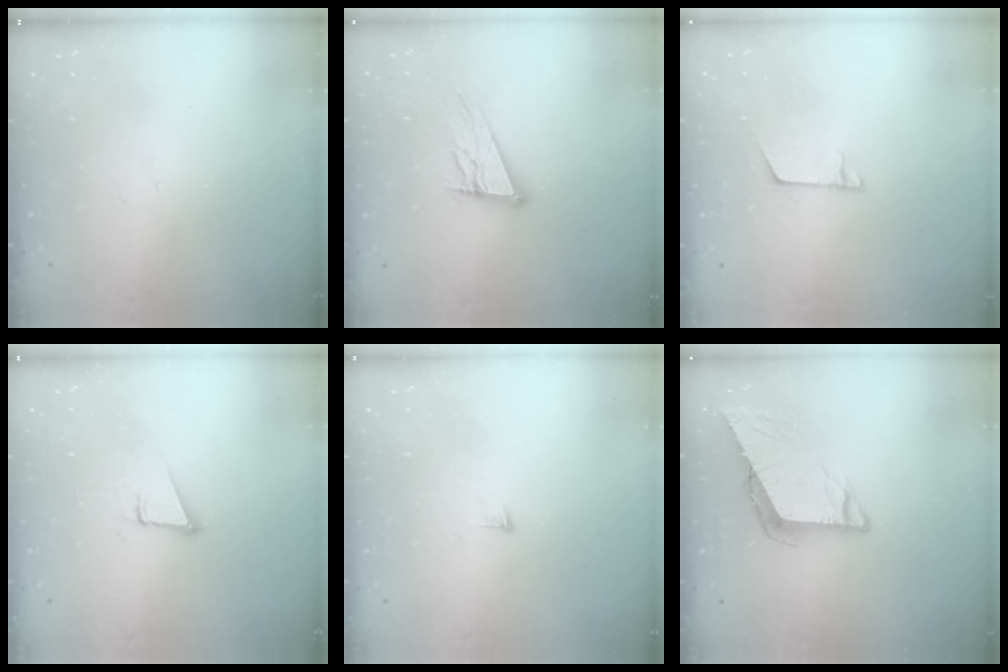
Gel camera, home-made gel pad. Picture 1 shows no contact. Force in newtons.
{"total": 13.0, "press": 12.7, "slide": 2.8}
{"total": 5.0, "press": 5.0, "slide": 0.4}
{"total": 3.6, "press": 2.8, "slide": 2.3}
{"total": 3.6, "press": 3.5, "slide": 0.3}
{"total": 8.0, "press": 8.0, "slide": 0.8}